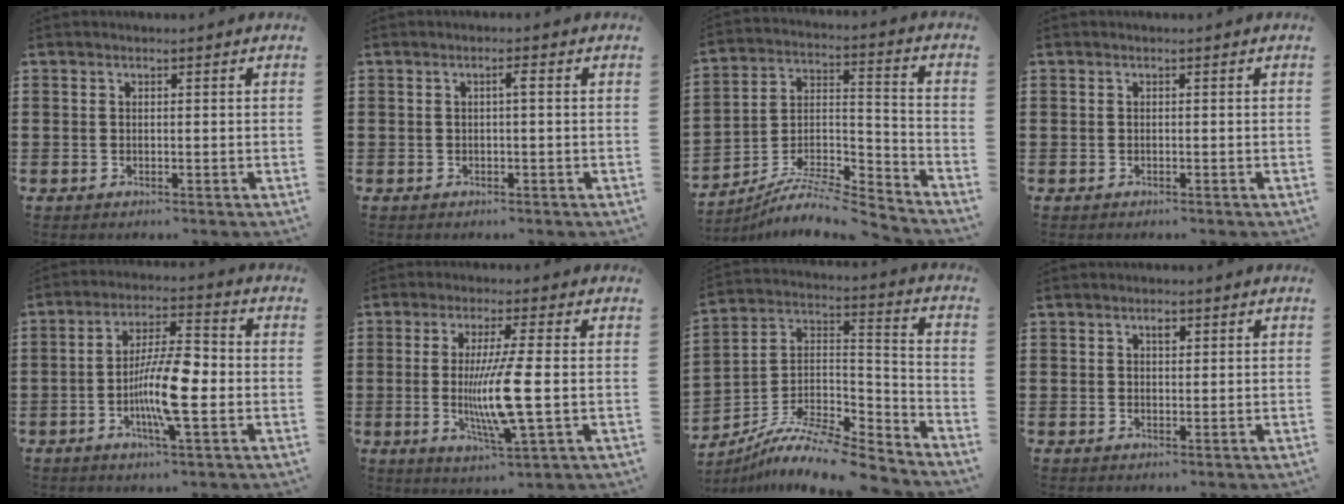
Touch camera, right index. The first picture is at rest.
{"total": 1.2, "force": [0.0, 0.0, 1.2], "torque": [-0.024, 0.002, -0.001]}
{"total": 7.8, "force": [-7.1, 1.7, 2.8], "torque": [-0.054, 0.008, -0.143]}
{"total": 0.0}
{"total": 10.2, "force": [-2.2, 2.5, 9.7], "torque": [-0.189, -0.003, -0.044]}
{"total": 9.3, "force": [-1.0, 0.5, 9.3], "torque": [-0.186, -0.023, -0.026]}
{"total": 9.8, "force": [-8.3, 2.2, 4.9], "torque": [-0.098, 0.011, -0.169]}
{"total": 1.3, "force": [0.6, 0.7, 1.0], "torque": [-0.013, 0.002, 0.008]}